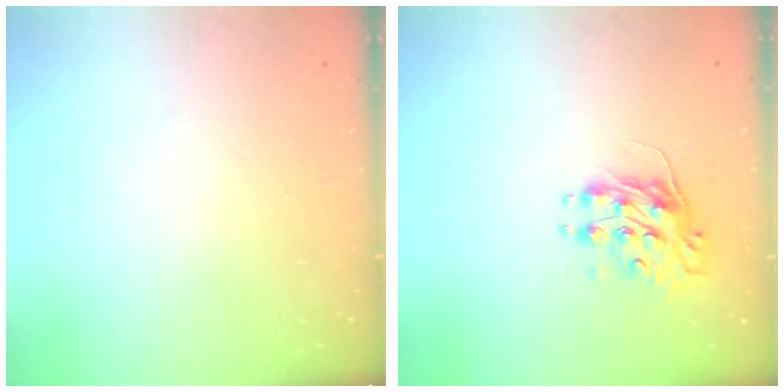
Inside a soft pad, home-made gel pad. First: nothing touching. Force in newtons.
{"total": 8.7, "press": 8.7, "slide": 0.3}